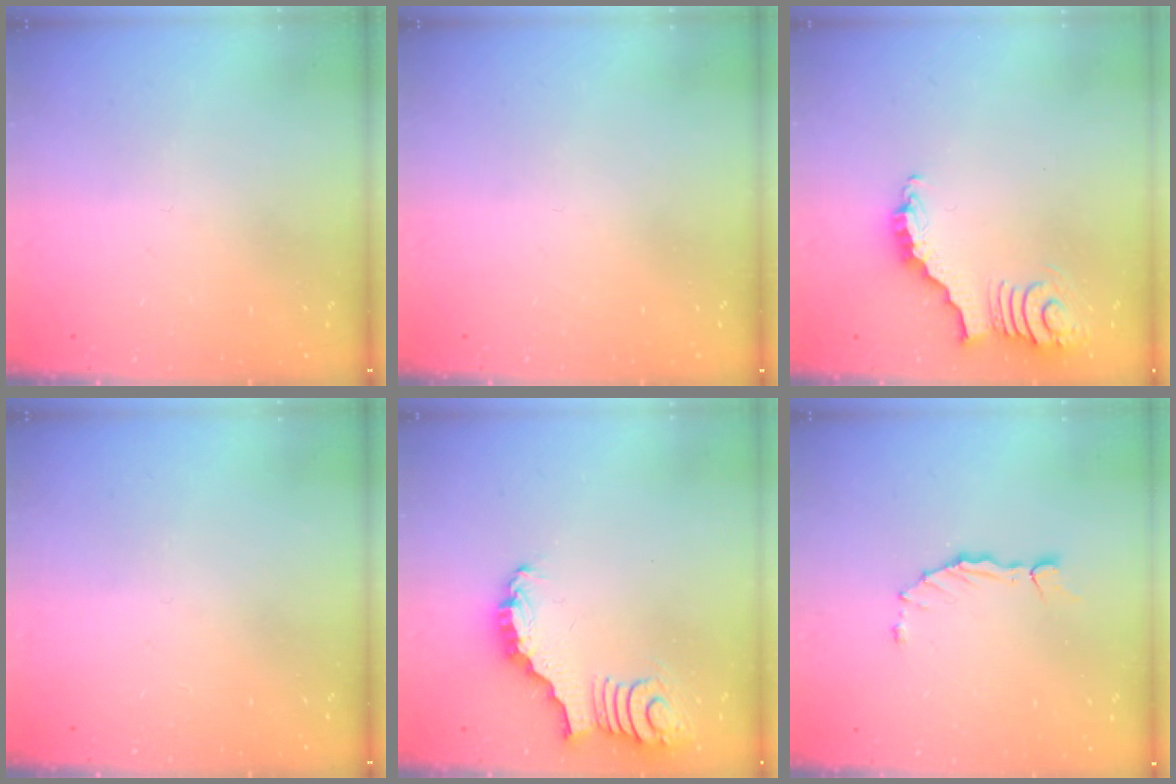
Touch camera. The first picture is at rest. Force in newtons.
{"total": 0.0}
{"total": 3.8, "press": 3.8, "slide": 0.7}
{"total": 0.0}
{"total": 3.4, "press": 3.4, "slide": 0.4}
{"total": 1.6, "press": 1.6, "slide": 0.3}